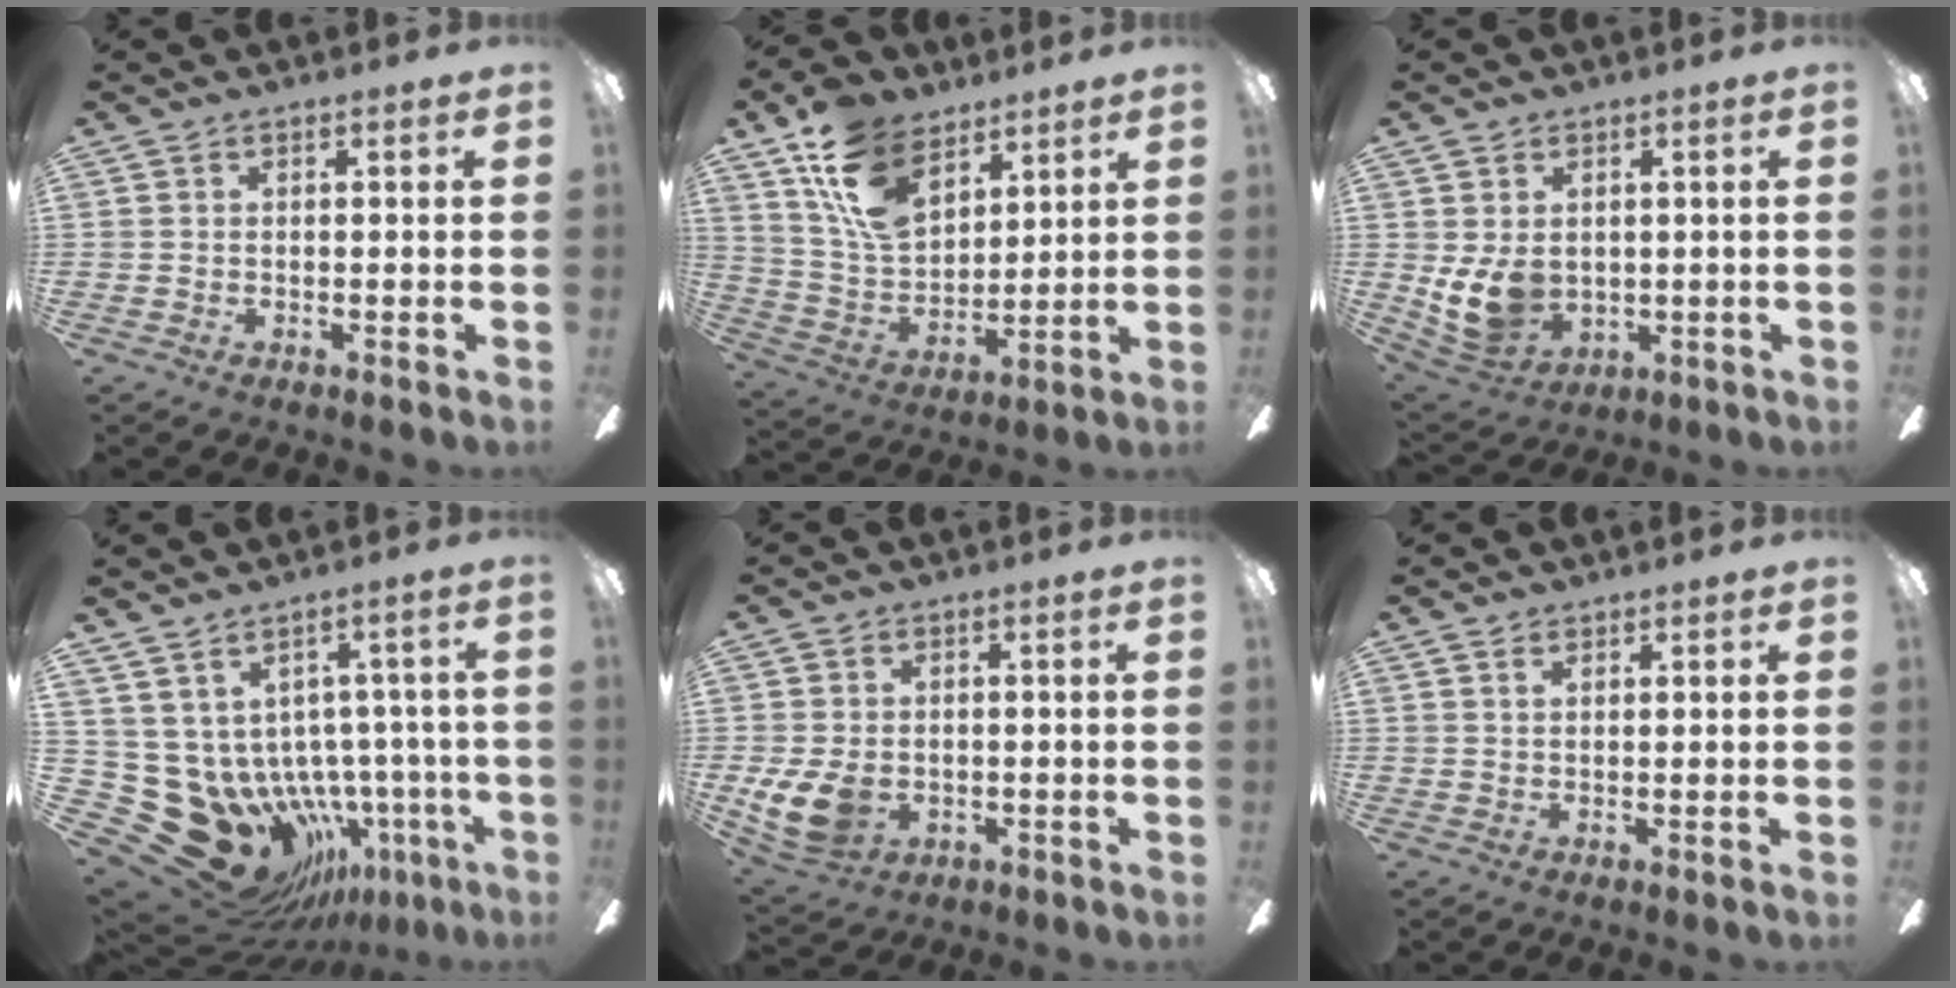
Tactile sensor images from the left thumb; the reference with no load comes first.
{"total": 16.3, "force": [10.0, 9.5, 8.7], "torque": [-0.177, -0.035, 0.190]}
{"total": 9.2, "force": [0.7, 7.2, 5.7], "torque": [-0.133, -0.007, 0.014]}
{"total": 16.5, "force": [-5.4, 12.0, 9.9], "torque": [-0.223, -0.011, -0.058]}
{"total": 8.8, "force": [-1.2, 6.7, 5.7], "torque": [-0.124, -0.004, -0.020]}
{"total": 1.2, "force": [0.9, 0.6, 0.4], "torque": [-0.011, 0.001, 0.018]}